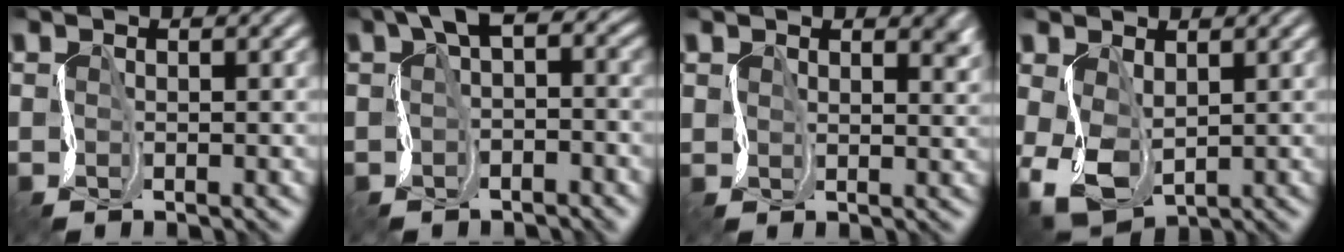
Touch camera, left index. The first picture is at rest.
{"total": 2.6, "force": [0.1, 1.4, 2.3], "torque": [-0.035, 0.014, 0.000]}
{"total": 1.8, "force": [1.3, 1.1, 0.5], "torque": [-0.016, -0.005, 0.030]}
{"total": 3.3, "force": [-0.6, 2.3, 2.2], "torque": [-0.076, -0.008, 0.000]}